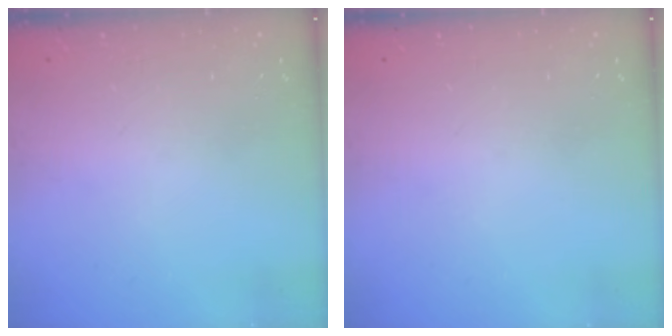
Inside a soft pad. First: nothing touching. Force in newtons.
{"total": 0.0}